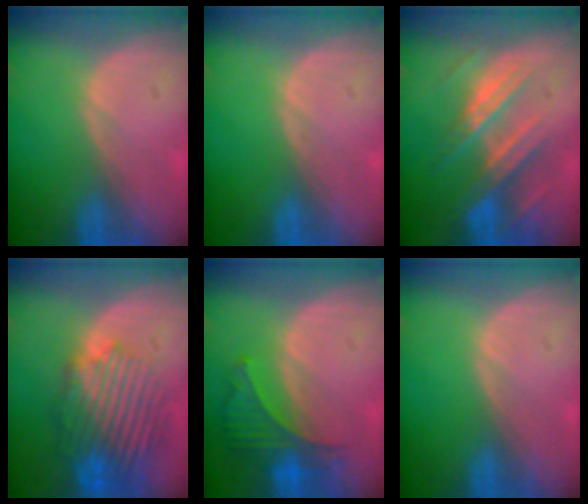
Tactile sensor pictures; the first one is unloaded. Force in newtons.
{"total": 0.0}
{"total": 9.1, "press": 7.9, "slide": 4.4}
{"total": 10.2, "press": 9.5, "slide": 3.9}
{"total": 6.4, "press": 5.9, "slide": 2.3}
{"total": 0.0}